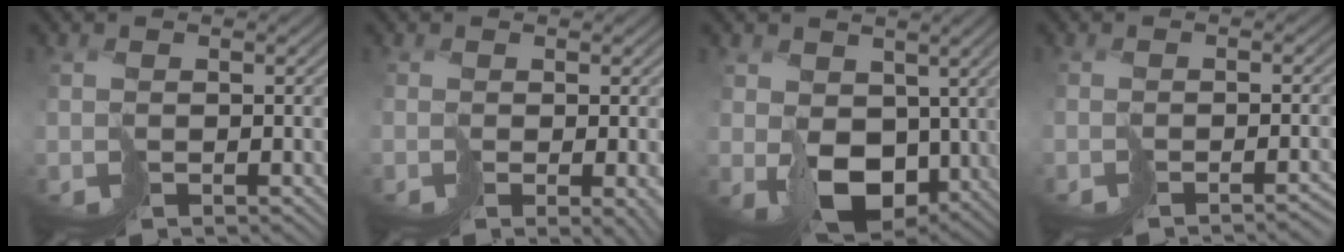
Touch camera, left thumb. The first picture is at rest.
{"total": 3.6, "force": [-1.1, 1.1, 3.2], "torque": [-0.044, -0.016, 0.001]}
{"total": 8.1, "force": [0.7, 6.0, 5.3], "torque": [-0.127, -0.022, 0.017]}
{"total": 2.5, "force": [-2.3, 0.0, 1.0], "torque": [-0.006, -0.005, -0.029]}